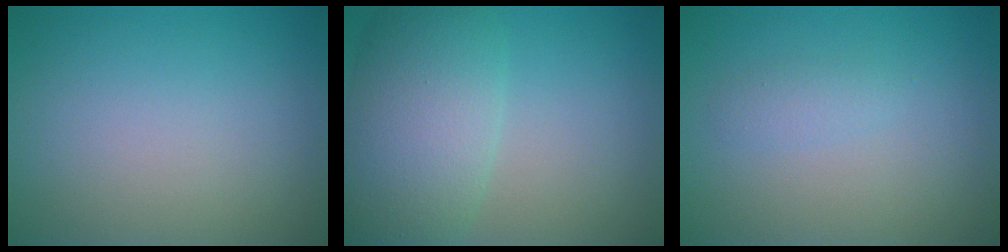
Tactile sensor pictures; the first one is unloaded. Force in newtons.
{"total": 8.0, "press": 8.0, "slide": 0.5}
{"total": 1.1, "press": 1.0, "slide": 0.1}